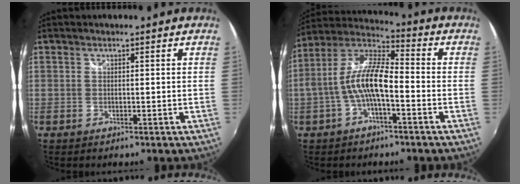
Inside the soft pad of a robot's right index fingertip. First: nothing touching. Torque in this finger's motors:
{"motor_torque": [1.26, -0.49, 0.73, 0.21]}